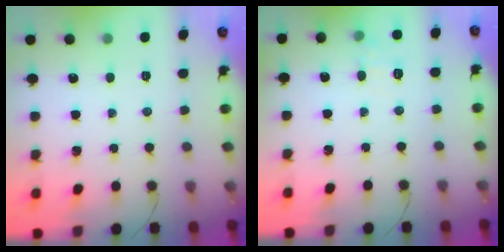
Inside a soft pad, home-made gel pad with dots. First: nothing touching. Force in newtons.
{"total": 5.9, "press": 5.6, "slide": 1.6}